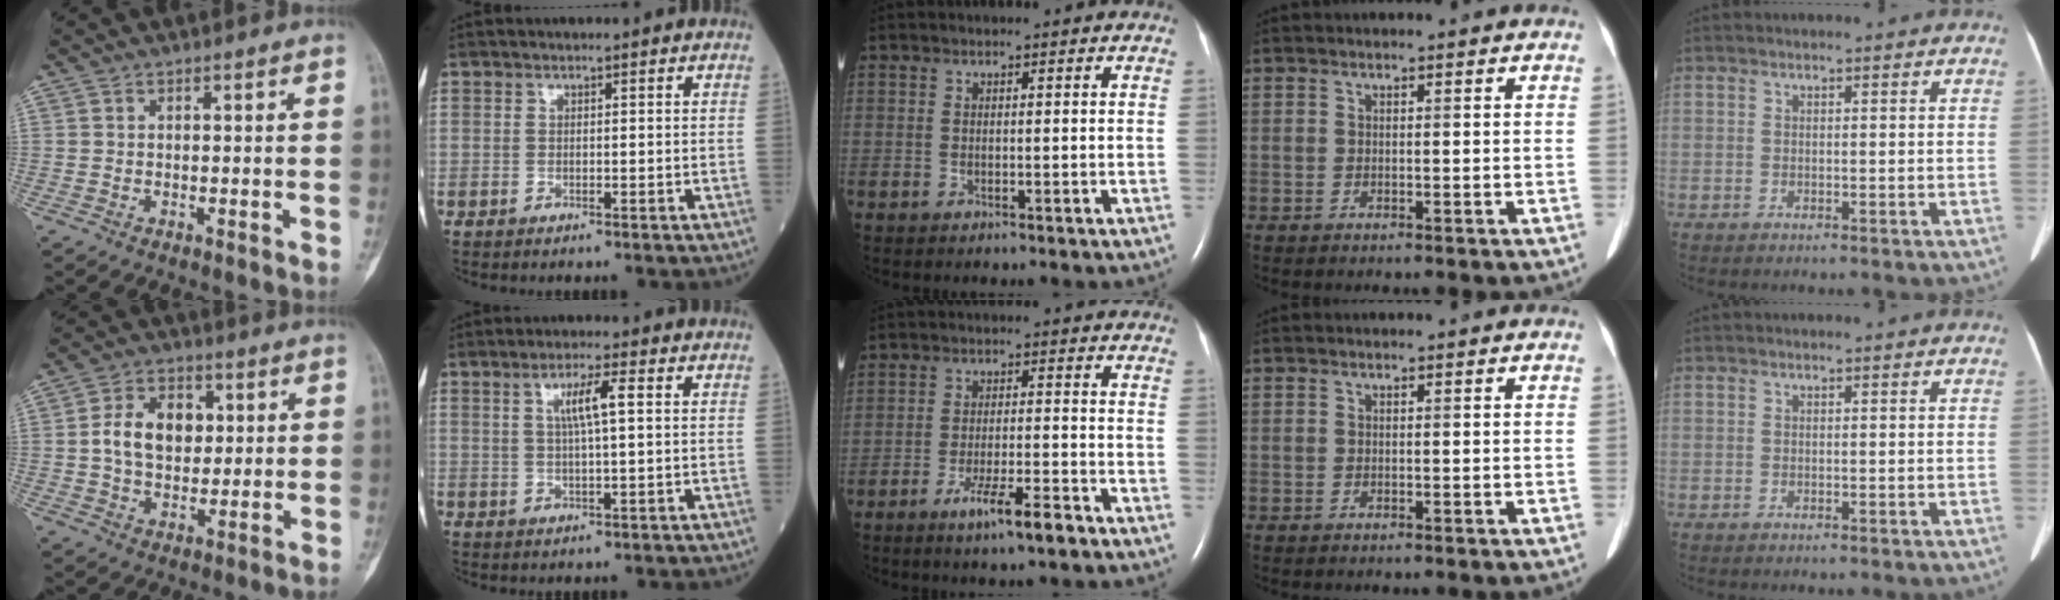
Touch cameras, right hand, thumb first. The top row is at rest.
{"thumb": {"total": 10.0, "force": [1.4, 7.2, 6.9], "torque": [-0.088, 0.008, 0.022]}, "index": {"total": 4.8, "force": [1.3, 0.2, 4.6], "torque": [-0.086, 0.004, 0.023]}, "middle": {"total": 6.2, "force": [-4.1, 0.2, 4.6], "torque": [-0.086, -0.007, -0.070]}}